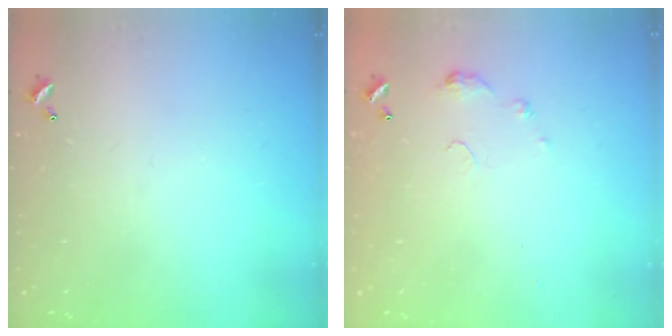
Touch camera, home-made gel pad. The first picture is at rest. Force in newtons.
{"total": 4.7, "press": 4.6, "slide": 0.7}